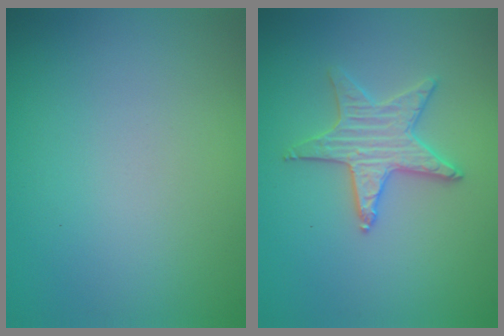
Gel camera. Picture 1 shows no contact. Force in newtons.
{"total": 3.1, "press": 3.1, "slide": 0.2}